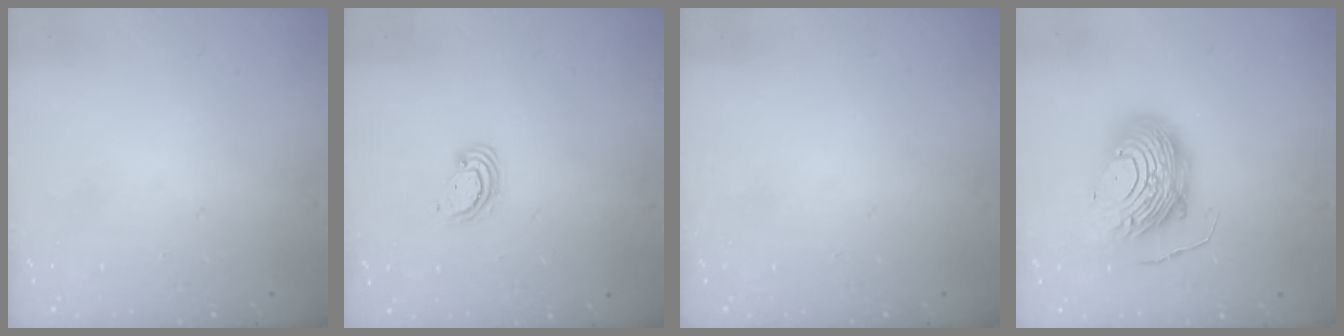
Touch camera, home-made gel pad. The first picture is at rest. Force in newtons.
{"total": 3.3, "press": 3.3, "slide": 0.2}
{"total": 0.0}
{"total": 13.5, "press": 13.4, "slide": 1.0}